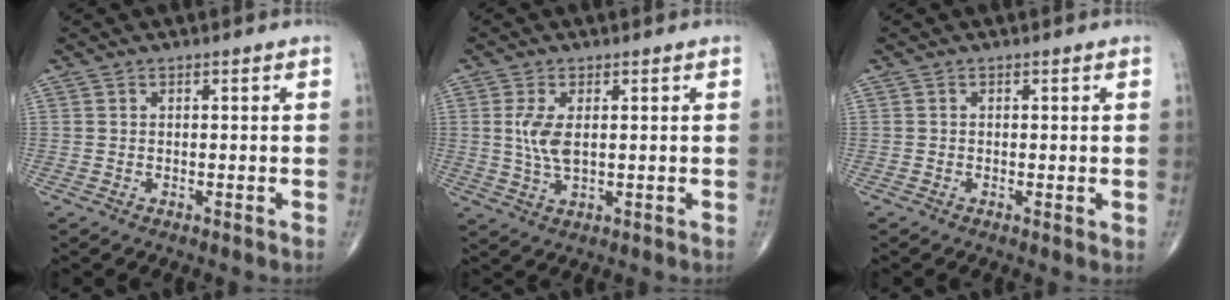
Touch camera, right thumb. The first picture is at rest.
{"total": 5.4, "force": [0.8, 2.4, 4.8], "torque": [-0.105, -0.007, 0.019]}
{"total": 0.9, "force": [-0.1, 0.3, 0.8], "torque": [-0.017, -0.004, -0.004]}